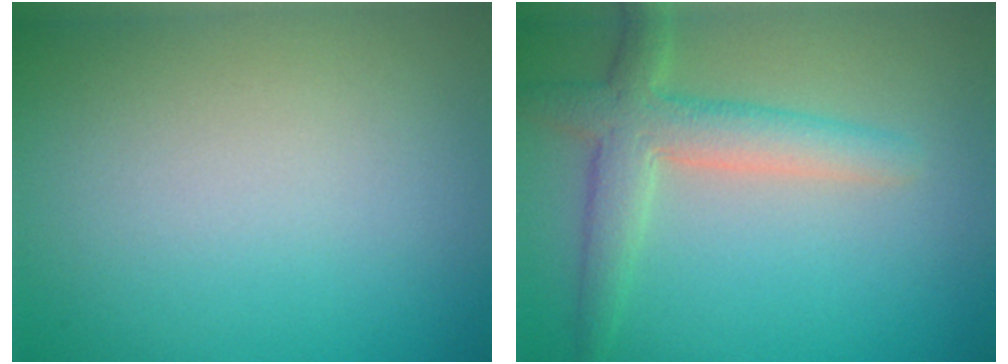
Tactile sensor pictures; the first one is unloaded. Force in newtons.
{"total": 4.3, "press": 4.2, "slide": 0.4}